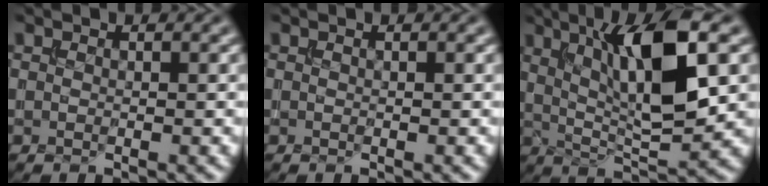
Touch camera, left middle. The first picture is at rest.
{"total": 0.0}
{"total": 9.5, "force": [3.0, 2.5, 8.7], "torque": [-0.141, -0.003, 0.052]}